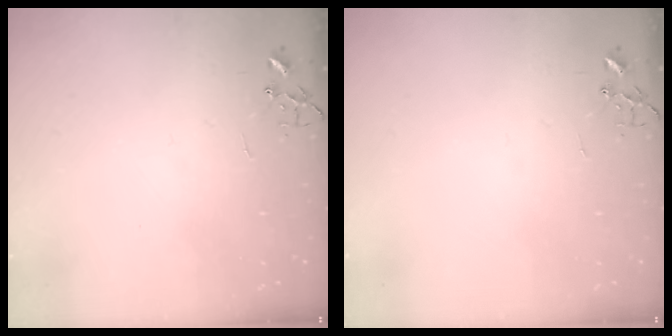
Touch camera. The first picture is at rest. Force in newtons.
{"total": 0.0}